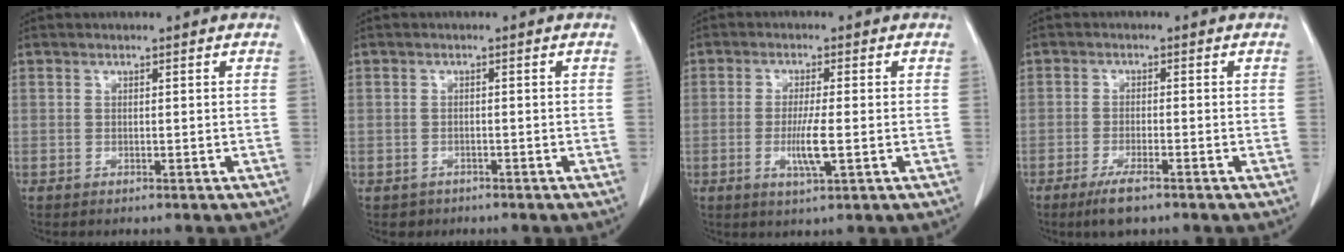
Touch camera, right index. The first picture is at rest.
{"total": 1.8, "force": [-1.1, 1.4, -0.1], "torque": [-0.004, 0.006, -0.017]}
{"total": 4.9, "force": [-1.1, 0.2, 4.8], "torque": [-0.096, -0.011, -0.018]}
{"total": 4.5, "force": [-3.0, 0.6, 3.2], "torque": [-0.068, -0.010, -0.052]}